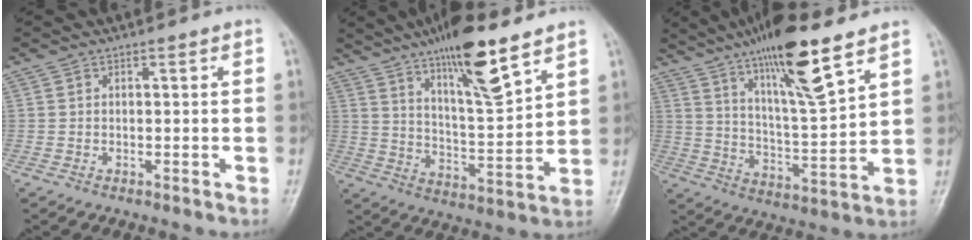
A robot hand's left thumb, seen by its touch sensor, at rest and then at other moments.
{"total": 15.8, "force": [10.4, 3.3, 11.4], "torque": [-0.181, -0.058, 0.184]}
{"total": 17.1, "force": [11.1, 2.8, 12.7], "torque": [-0.209, -0.057, 0.198]}